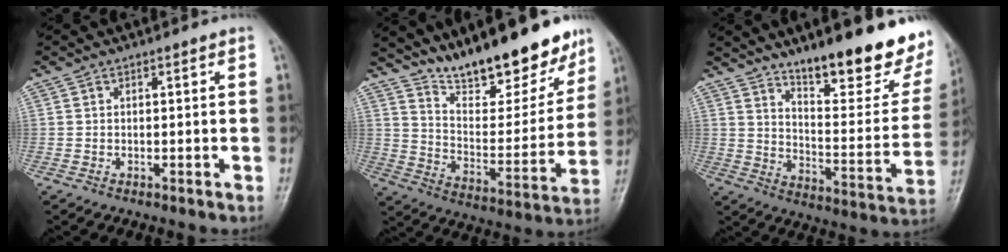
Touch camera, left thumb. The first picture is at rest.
{"total": 20.2, "force": [16.1, 6.3, 10.4], "torque": [-0.110, -0.097, 0.260]}
{"total": 22.8, "force": [16.1, 6.3, 14.9], "torque": [-0.166, -0.104, 0.234]}